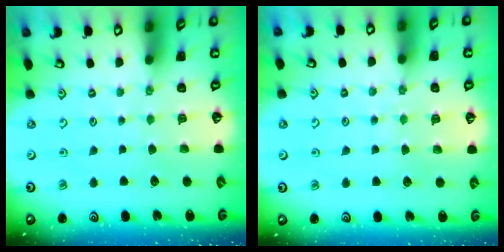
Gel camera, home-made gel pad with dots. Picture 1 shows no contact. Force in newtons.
{"total": 5.4, "press": 5.3, "slide": 0.6}